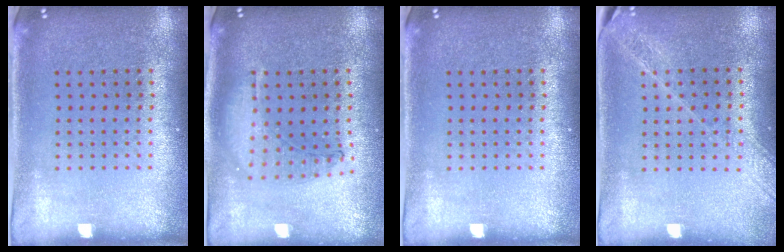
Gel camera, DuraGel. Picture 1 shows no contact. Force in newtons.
{"total": 1.0, "press": 0.9, "slide": 0.3}
{"total": 0.0}
{"total": 1.6, "press": 1.5, "slide": 0.6}